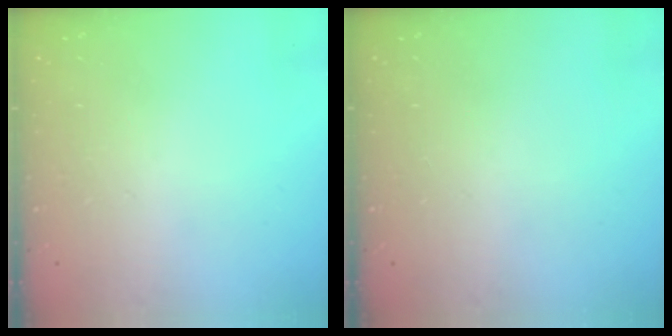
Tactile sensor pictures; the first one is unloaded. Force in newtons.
{"total": 0.0}